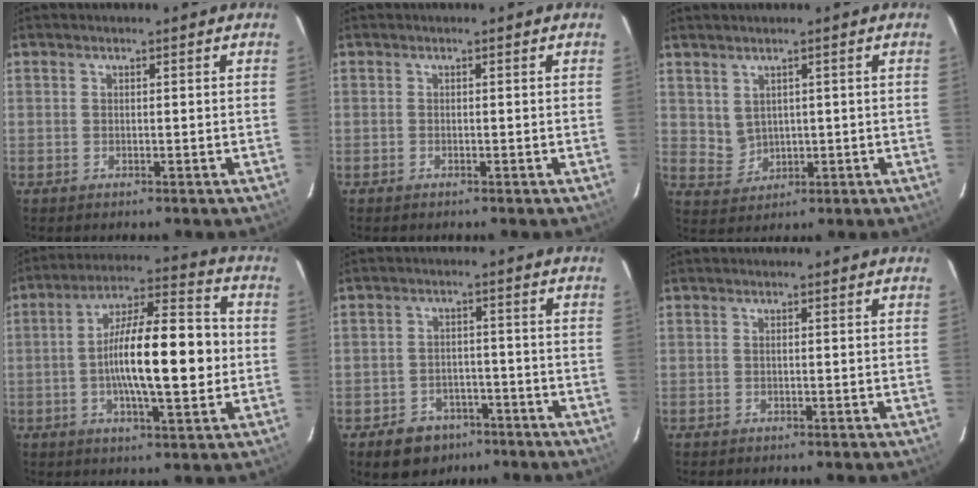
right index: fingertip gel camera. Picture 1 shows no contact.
{"total": 0.0}
{"total": 3.8, "force": [2.0, 2.9, 1.3], "torque": [-0.025, 0.001, 0.055]}
{"total": 16.2, "force": [-1.3, 4.4, 15.5], "torque": [-0.261, 0.017, -0.023]}
{"total": 8.6, "force": [-5.5, 6.2, 2.4], "torque": [-0.061, 0.020, -0.064]}
{"total": 0.0}